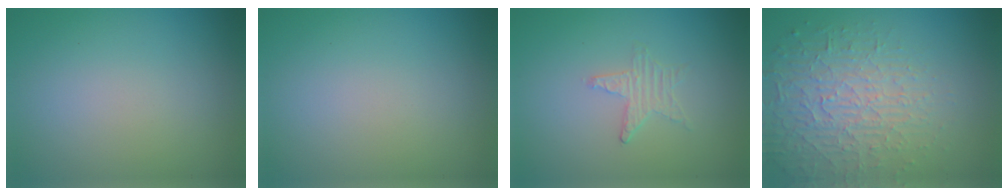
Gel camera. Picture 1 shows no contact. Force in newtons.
{"total": 0.0}
{"total": 0.5, "press": 0.5, "slide": 0.1}
{"total": 5.5, "press": 4.5, "slide": 3.2}